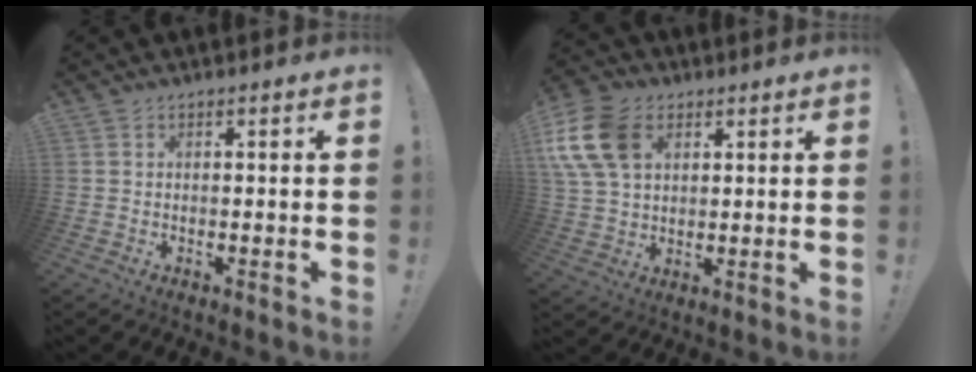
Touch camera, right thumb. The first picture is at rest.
{"total": 15.5, "force": [5.3, 10.8, 9.8], "torque": [-0.201, -0.012, 0.103]}